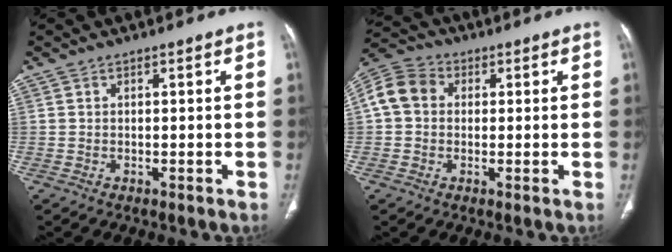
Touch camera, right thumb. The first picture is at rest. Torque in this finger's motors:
{"motor_torque": [0.19, 0.18, 0.30, -0.32, 0.05]}